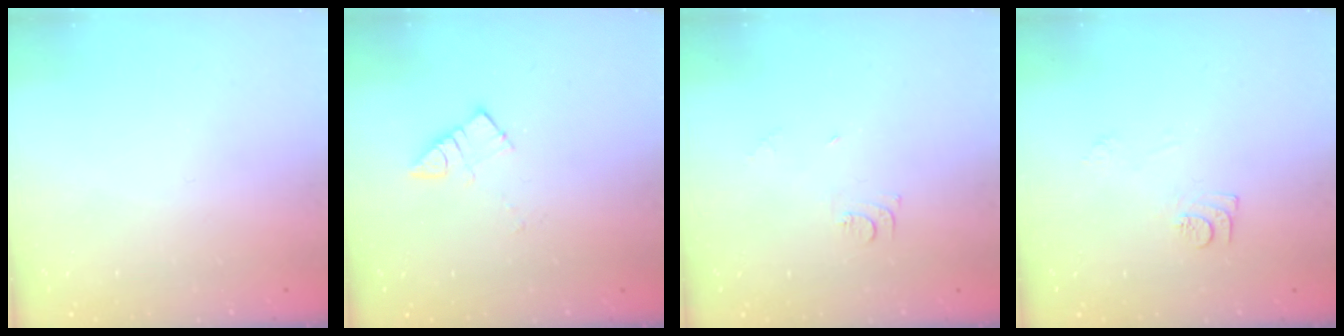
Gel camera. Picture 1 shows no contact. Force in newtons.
{"total": 4.9, "press": 4.8, "slide": 0.5}
{"total": 5.7, "press": 5.7, "slide": 0.6}
{"total": 7.7, "press": 7.7, "slide": 0.8}